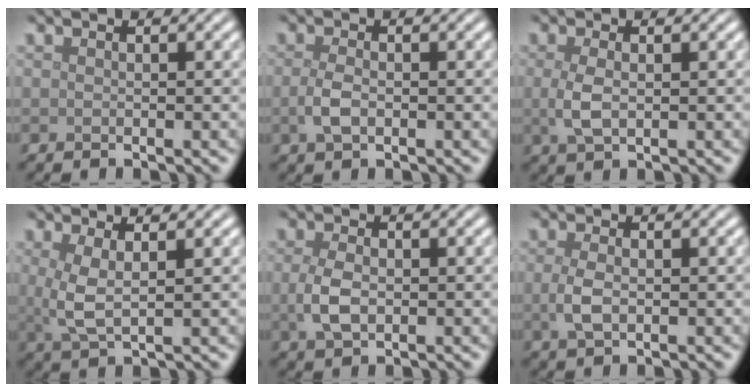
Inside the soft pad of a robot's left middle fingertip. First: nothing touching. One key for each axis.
{"total": 2.0, "fx": -0.4, "fy": 1.1, "fz": 1.7, "tx": -0.040, "ty": -0.003, "tz": -0.009}
{"total": 2.3, "fx": 0.1, "fy": 1.1, "fz": 2.0, "tx": -0.054, "ty": -0.003, "tz": 0.001}
{"total": 3.0, "fx": 0.7, "fy": 0.9, "fz": 2.8, "tx": -0.064, "ty": -0.002, "tz": 0.015}
{"total": 2.8, "fx": -0.2, "fy": 1.7, "fz": 2.2, "tx": -0.055, "ty": -0.004, "tz": -0.001}
{"total": 2.2, "fx": -0.1, "fy": 1.1, "fz": 1.9, "tx": -0.049, "ty": -0.004, "tz": -0.003}